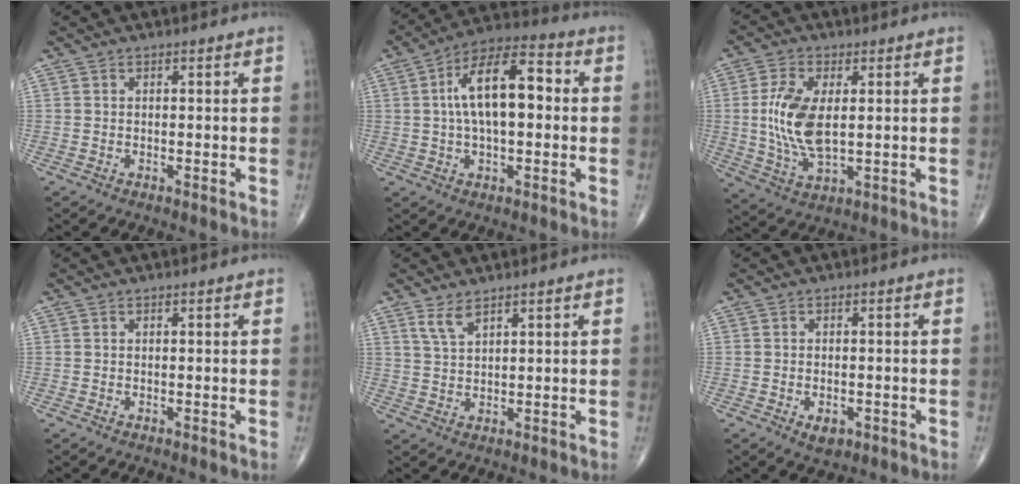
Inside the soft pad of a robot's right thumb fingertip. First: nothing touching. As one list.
[{"total": 14.8, "force": [1.5, 6.9, 13.0], "torque": [-0.216, 0.032, 0.016]}, {"total": 11.2, "force": [0.9, 5.4, 9.8], "torque": [-0.203, -0.010, 0.023]}, {"total": 0.0}, {"total": 3.3, "force": [2.4, 1.1, 2.1], "torque": [-0.041, -0.012, 0.053]}, {"total": 3.2, "force": [-1.4, 1.9, 2.2], "torque": [-0.025, 0.001, -0.015]}]